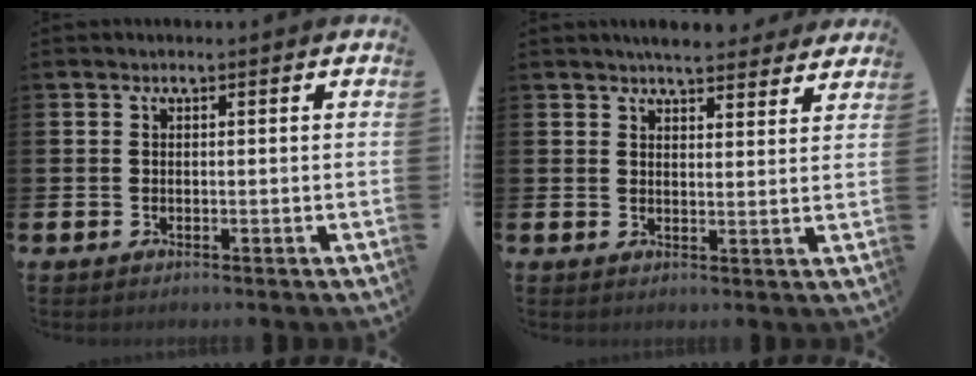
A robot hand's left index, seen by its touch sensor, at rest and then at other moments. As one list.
[{"total": 5.1, "force": [4.9, 0.9, 1.0], "torque": [-0.020, -0.023, 0.088]}]